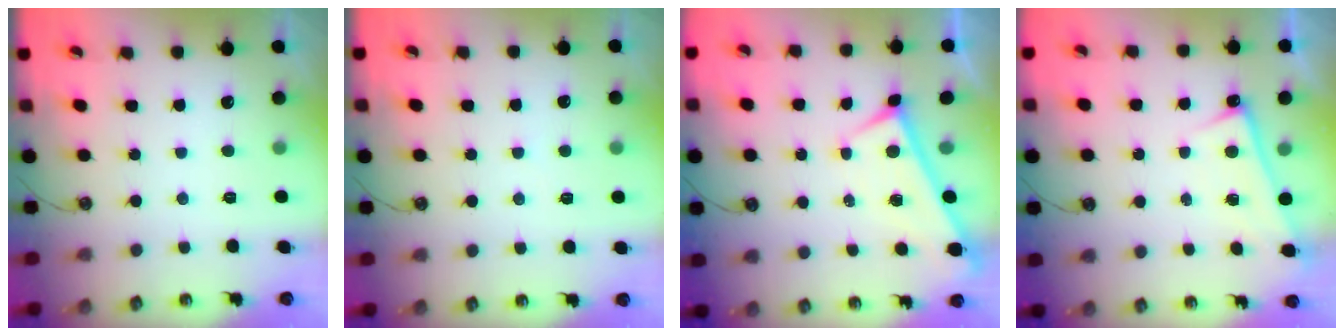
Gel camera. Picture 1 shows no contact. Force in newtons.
{"total": 2.9, "press": 2.9, "slide": 0.3}
{"total": 0.0}
{"total": 0.7, "press": 0.5, "slide": 0.4}